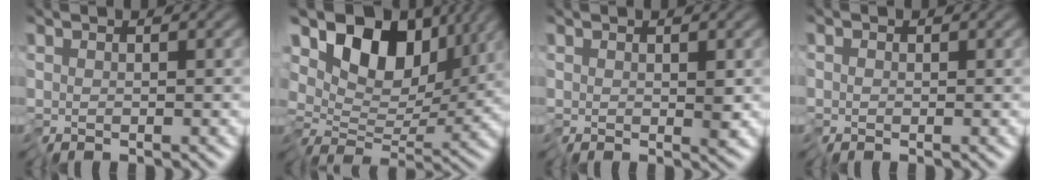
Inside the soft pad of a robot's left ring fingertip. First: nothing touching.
{"total": 9.6, "force": [4.5, 5.5, 6.4], "torque": [-0.114, 0.010, 0.074]}
{"total": 0.9, "force": [0.4, 0.4, 0.7], "torque": [-0.017, -0.001, 0.009]}
{"total": 0.6, "force": [-0.3, 0.5, 0.0], "torque": [0.003, 0.002, -0.008]}